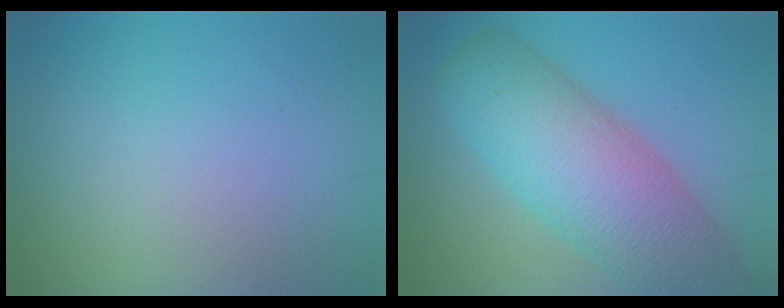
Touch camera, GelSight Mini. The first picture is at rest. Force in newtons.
{"total": 10.3, "press": 10.3, "slide": 0.5}